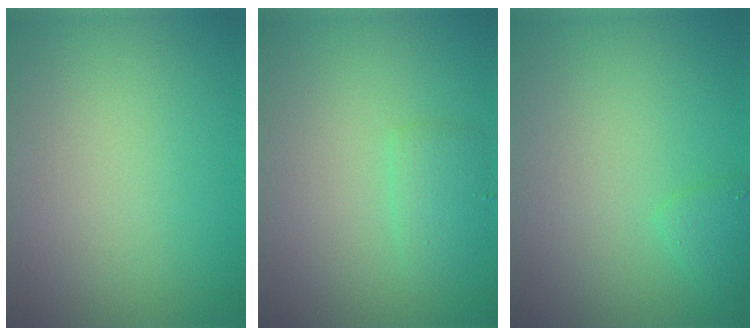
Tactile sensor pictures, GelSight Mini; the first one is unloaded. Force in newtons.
{"total": 1.7, "press": 1.7, "slide": 0.1}
{"total": 1.3, "press": 1.3, "slide": 0.1}